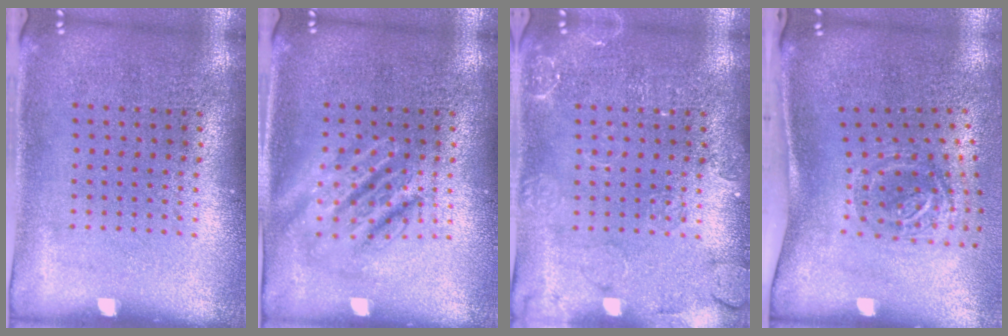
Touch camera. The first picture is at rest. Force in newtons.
{"total": 2.7, "press": 2.7, "slide": 0.3}
{"total": 2.5, "press": 2.5, "slide": 0.4}
{"total": 1.9, "press": 1.2, "slide": 1.6}